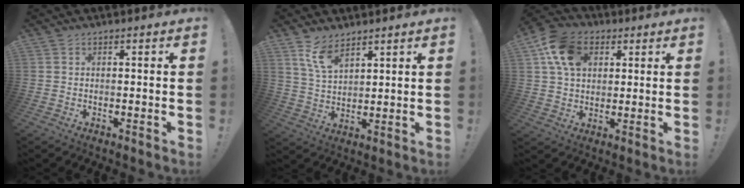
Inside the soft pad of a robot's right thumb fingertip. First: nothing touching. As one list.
[{"total": 8.2, "force": [5.8, 3.7, 4.4], "torque": [-0.083, -0.029, 0.109]}, {"total": 13.3, "force": [5.1, 9.7, 7.5], "torque": [-0.123, -0.004, 0.104]}]